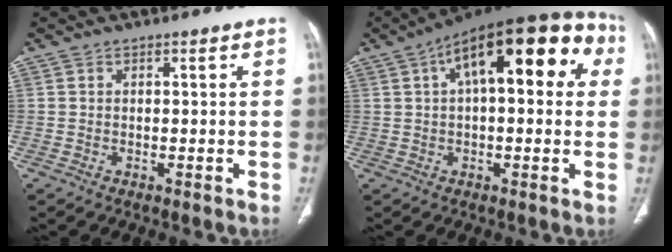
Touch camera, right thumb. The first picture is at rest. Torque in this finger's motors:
{"motor_torque": [0.69, 4.32, 1.62, 0.06, 0.15]}